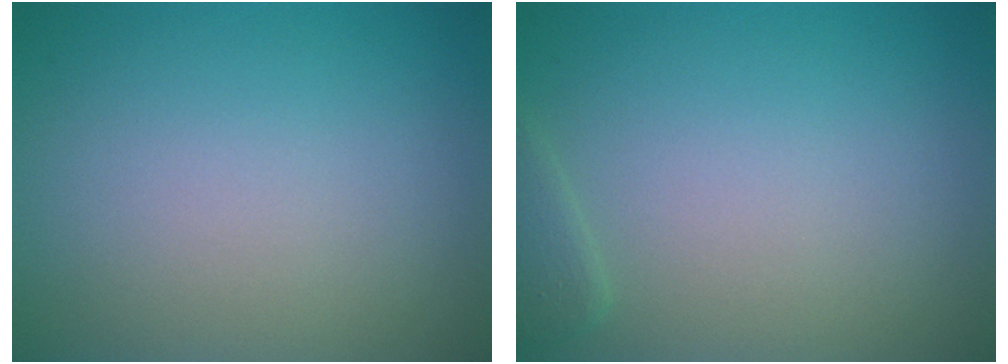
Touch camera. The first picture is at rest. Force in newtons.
{"total": 1.1, "press": 1.1, "slide": 0.1}